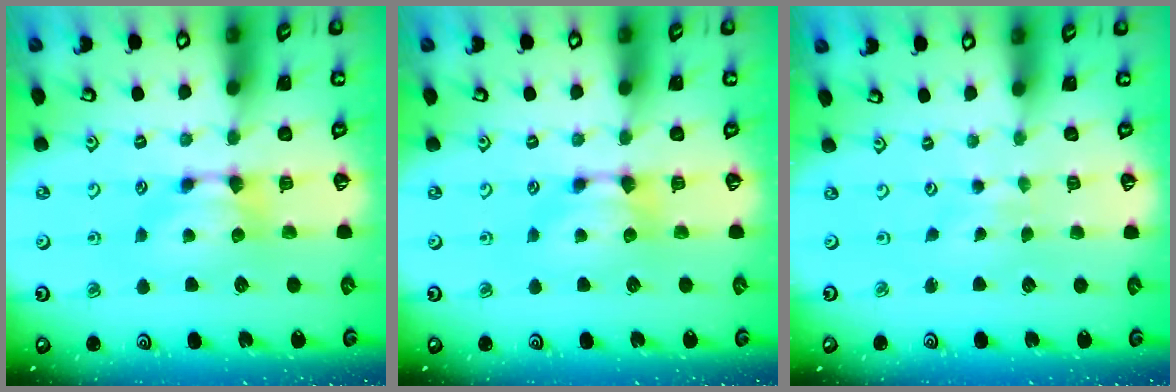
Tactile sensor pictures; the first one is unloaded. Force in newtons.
{"total": 0.0}
{"total": 2.7, "press": 2.6, "slide": 0.4}